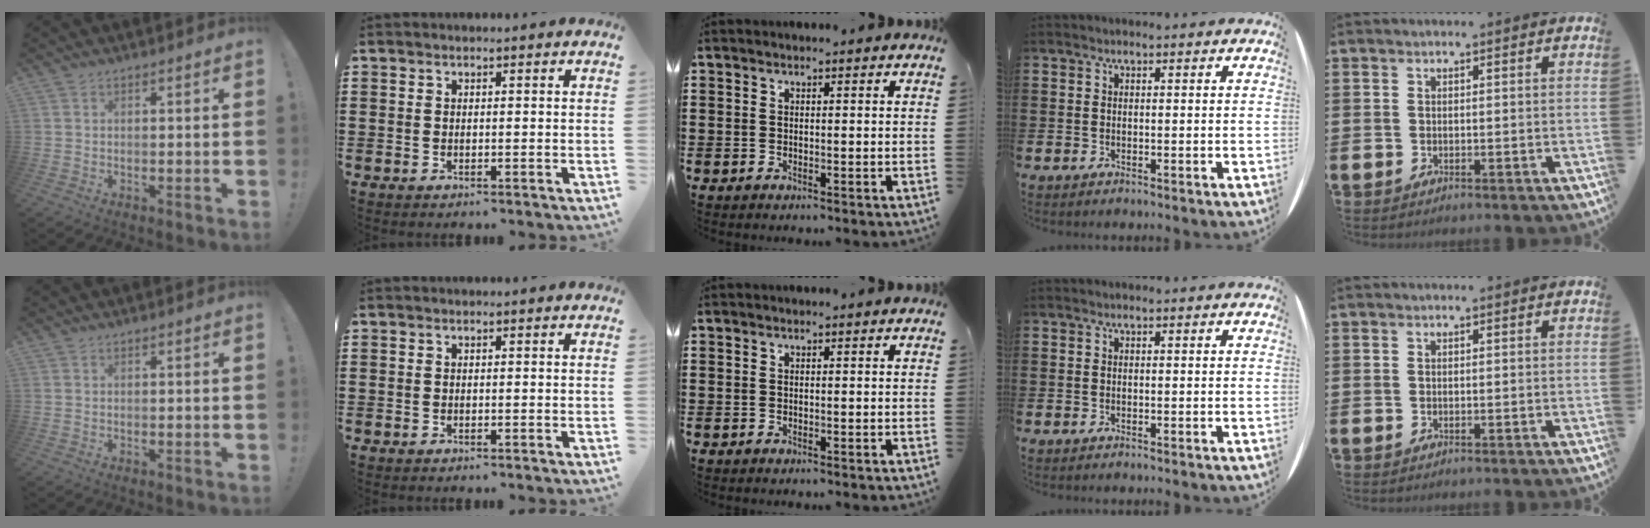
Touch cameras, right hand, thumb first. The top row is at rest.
{}